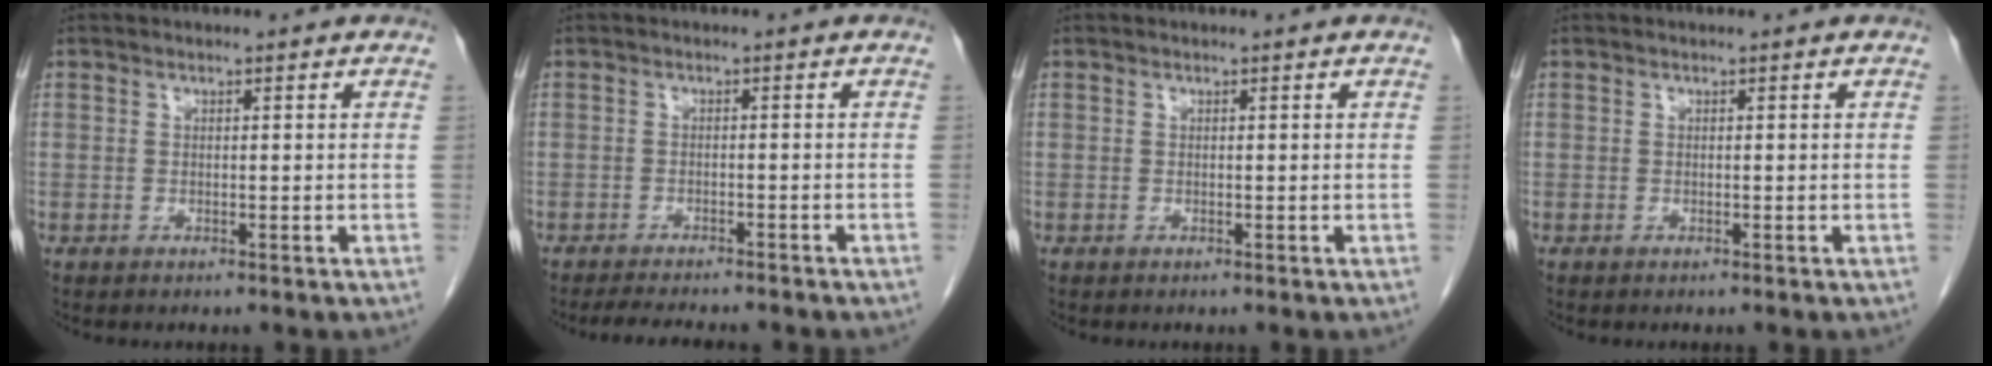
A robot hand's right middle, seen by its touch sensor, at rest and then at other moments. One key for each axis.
{"total": 8.3, "fx": -7.4, "fy": 1.6, "fz": 3.4, "tx": -0.050, "ty": -0.007, "tz": -0.100}
{"total": 0.0}
{"total": 0.0}